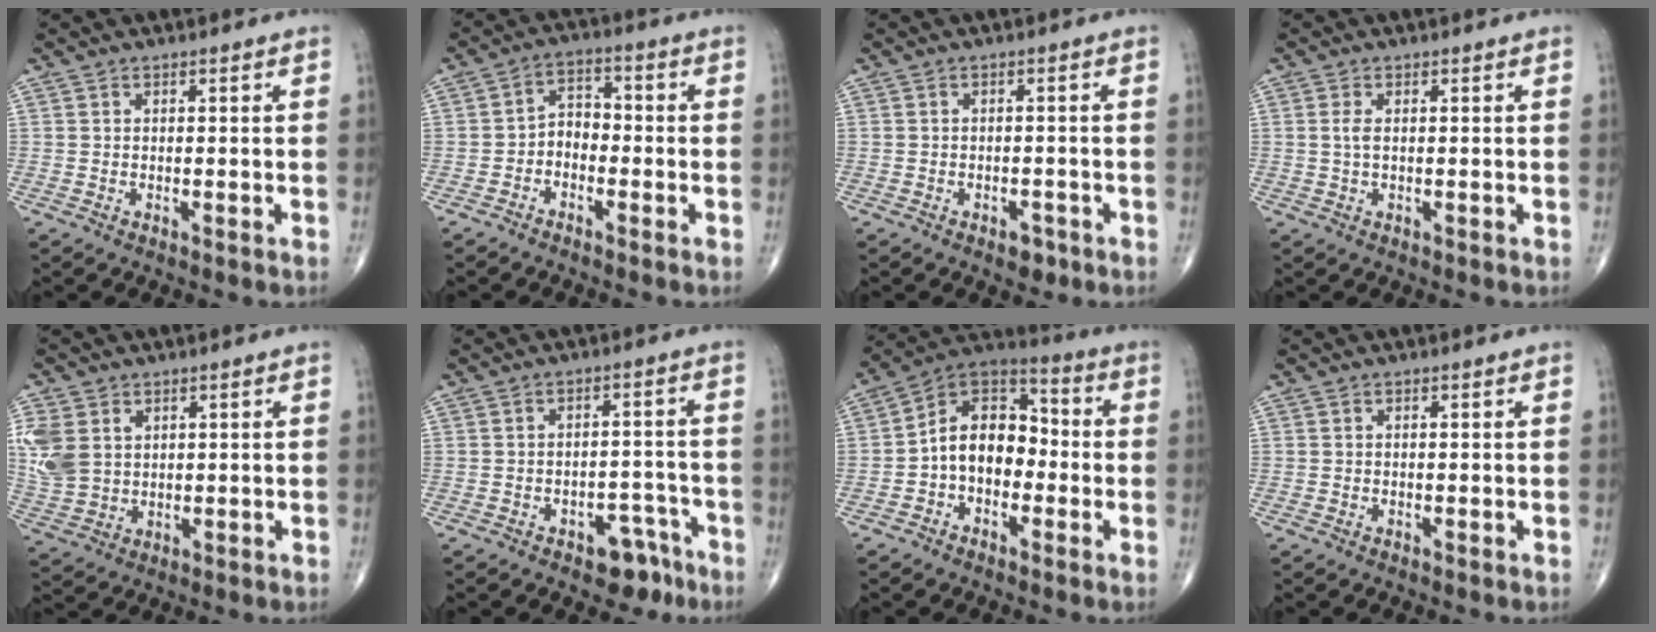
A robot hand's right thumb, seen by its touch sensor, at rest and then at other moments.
{"total": 4.5, "force": [-1.8, 3.2, 2.6], "torque": [-0.022, 0.030, -0.045]}
{"total": 2.6, "force": [-1.6, 1.5, 1.4], "torque": [-0.007, 0.006, -0.019]}
{"total": 1.9, "force": [0.2, 0.9, 1.7], "torque": [-0.042, 0.003, 0.007]}
{"total": 9.7, "force": [2.5, 7.3, 5.8], "torque": [-0.124, -0.004, 0.065]}
{"total": 6.6, "force": [-4.3, 3.8, 3.3], "torque": [-0.014, 0.042, -0.057]}
{"total": 12.2, "force": [-2.0, 8.5, 8.5], "torque": [-0.106, 0.045, -0.053]}
{"total": 0.0}